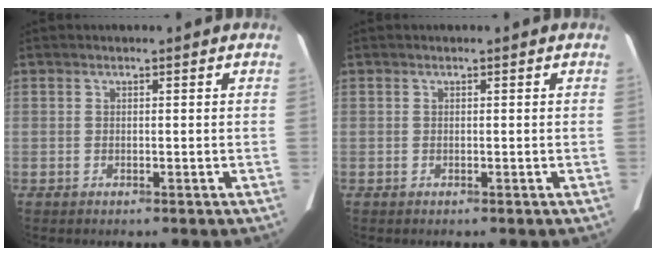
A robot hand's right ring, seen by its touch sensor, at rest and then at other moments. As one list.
[{"total": 0.0}]